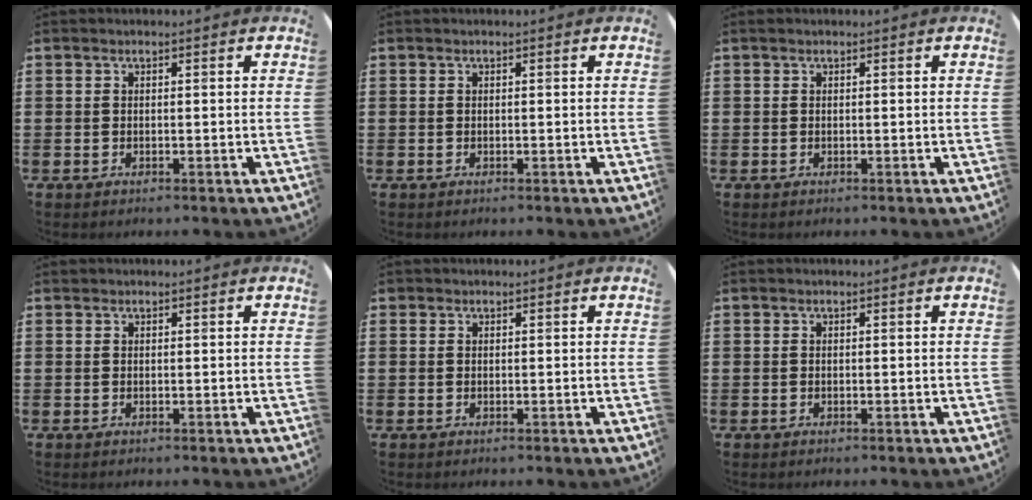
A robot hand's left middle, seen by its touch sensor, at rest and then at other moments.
{"total": 0.0}
{"total": 0.0}
{"total": 0.0}
{"total": 0.0}
{"total": 0.0}